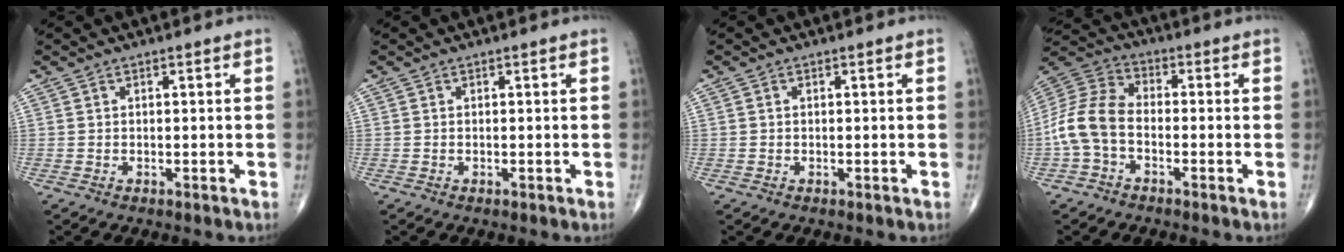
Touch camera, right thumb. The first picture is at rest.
{"total": 0.0}
{"total": 0.0}
{"total": 10.3, "force": [-2.6, 6.6, 7.4], "torque": [-0.154, 0.032, -0.065]}